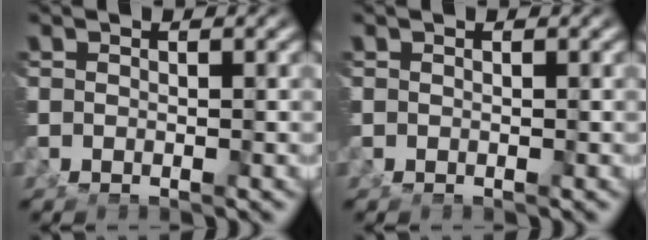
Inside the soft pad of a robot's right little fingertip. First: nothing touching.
{"total": 0.0}